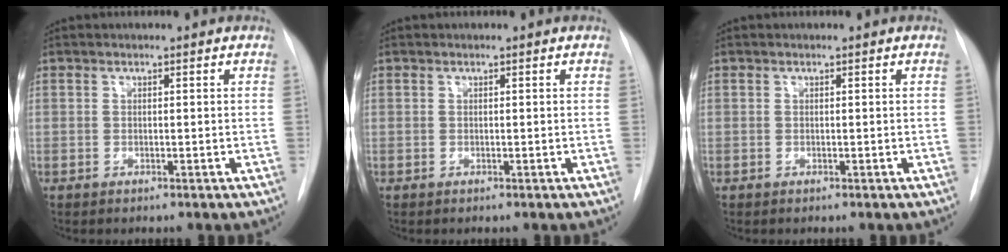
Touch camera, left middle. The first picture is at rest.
{"total": 0.0}
{"total": 0.0}